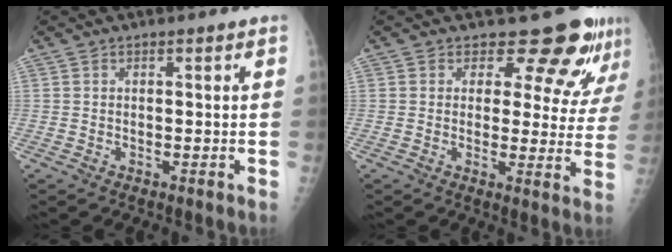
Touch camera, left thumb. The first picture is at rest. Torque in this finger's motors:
{"motor_torque": [0.05, 0.27, -0.01, 0.14, 0.03]}